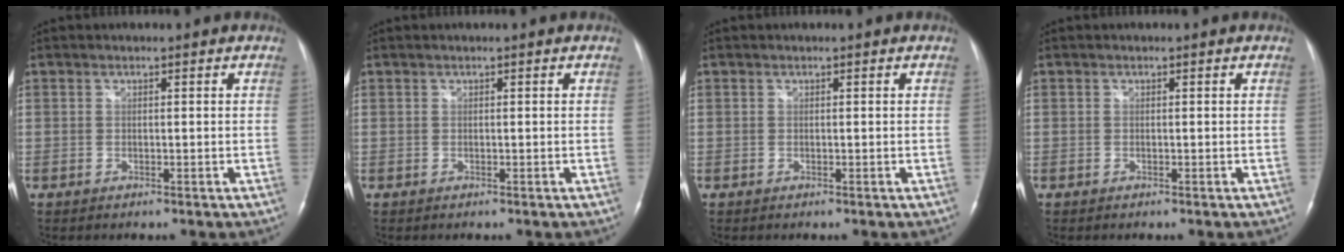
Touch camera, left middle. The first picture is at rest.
{"total": 0.0}
{"total": 0.0}
{"total": 0.0}